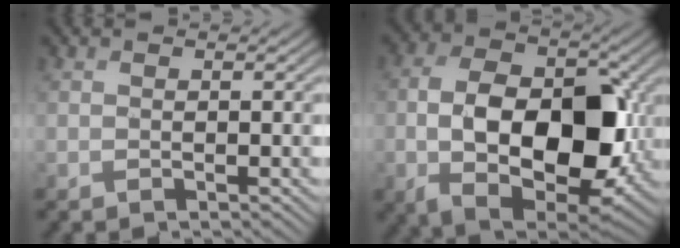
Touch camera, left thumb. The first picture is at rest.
{"total": 15.0, "force": [-2.5, 9.1, 11.7], "torque": [-0.216, -0.026, -0.042]}